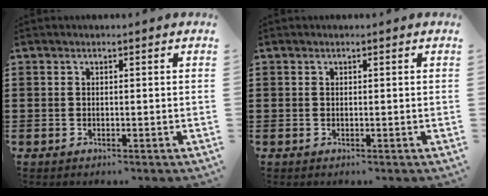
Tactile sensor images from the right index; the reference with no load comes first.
{"total": 0.7, "force": [-0.2, -0.2, -0.6], "torque": [0.013, -0.001, -0.003]}